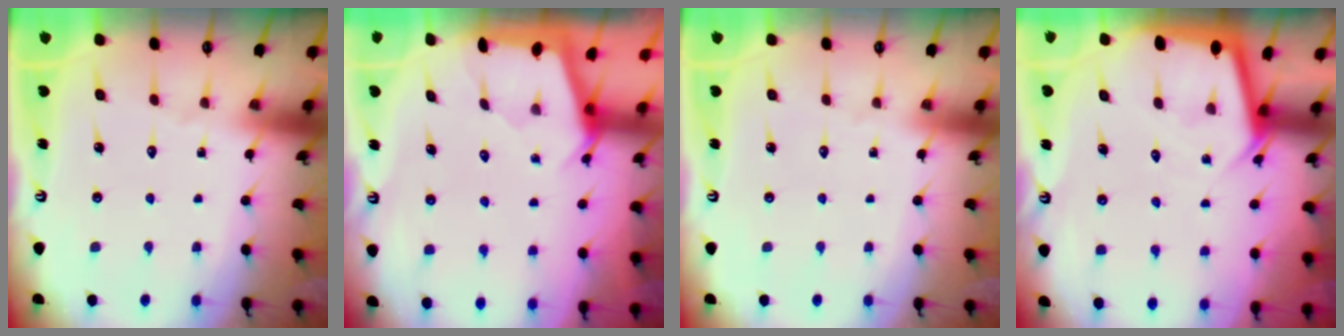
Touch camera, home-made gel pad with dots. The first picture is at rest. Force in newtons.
{"total": 2.3, "press": 2.3, "slide": 0.3}
{"total": 0.0}
{"total": 3.8, "press": 3.7, "slide": 0.5}